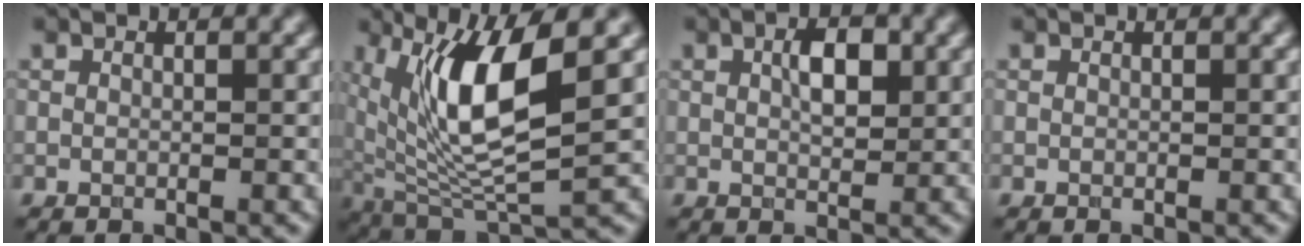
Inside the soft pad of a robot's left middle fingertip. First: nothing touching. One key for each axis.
{"total": 8.5, "fx": 2.4, "fy": 2.3, "fz": 7.8, "tx": -0.152, "ty": -0.009, "tz": 0.062}
{"total": 2.7, "fx": 0.5, "fy": 1.2, "fz": 2.4, "tx": -0.042, "ty": 0.008, "tz": 0.021}
{"total": 0.0}